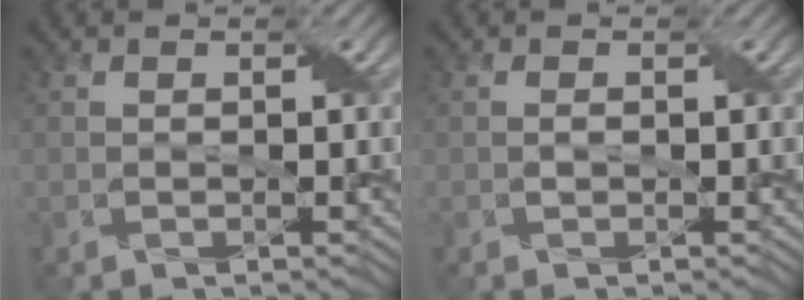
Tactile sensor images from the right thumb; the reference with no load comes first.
{"total": 0.5, "force": [-0.1, 0.3, 0.4], "torque": [-0.010, 0.001, 0.000]}